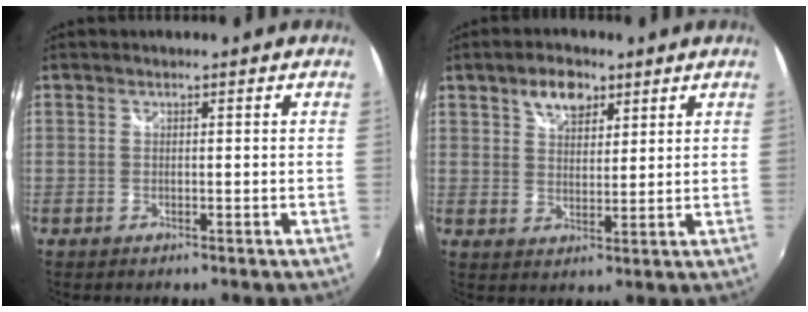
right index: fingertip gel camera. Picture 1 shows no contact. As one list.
[{"total": 6.3, "force": [3.9, 3.6, 3.5], "torque": [-0.054, 0.012, 0.067]}]